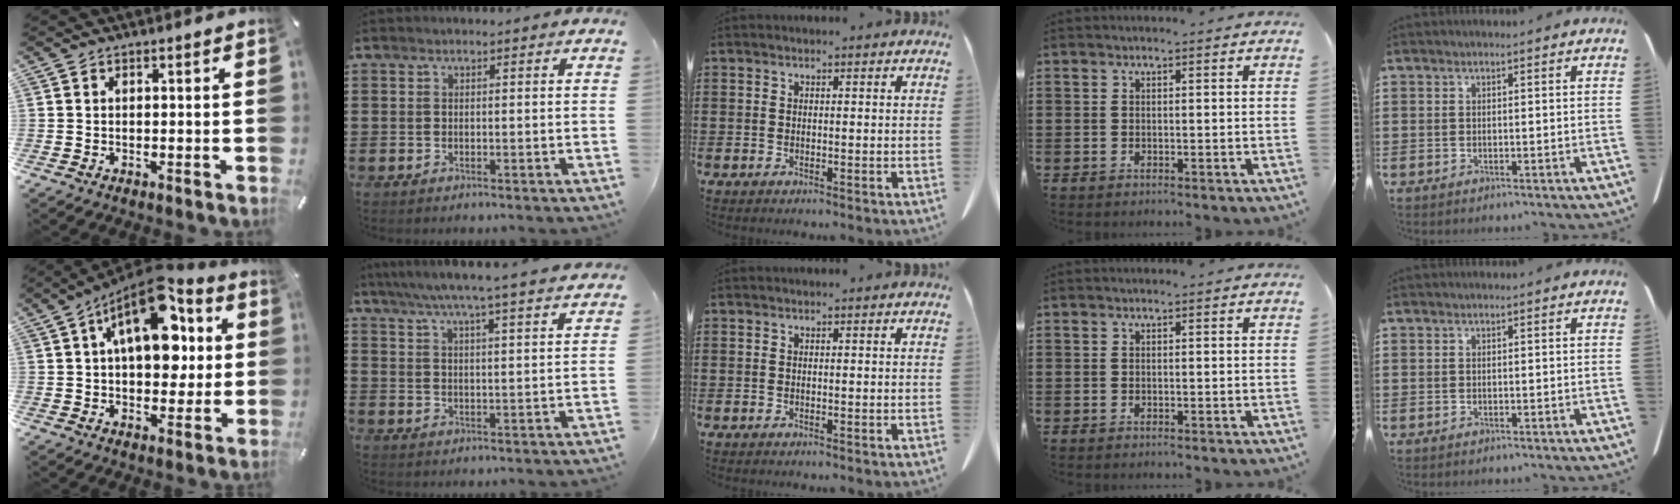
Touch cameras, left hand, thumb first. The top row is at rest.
{"thumb": {"total": 17.8, "force": [5.7, 10.0, 13.6], "torque": [-0.201, -0.018, 0.095]}, "index": {"total": 5.6, "force": [4.9, -0.7, 2.5], "torque": [-0.067, -0.029, 0.083]}}